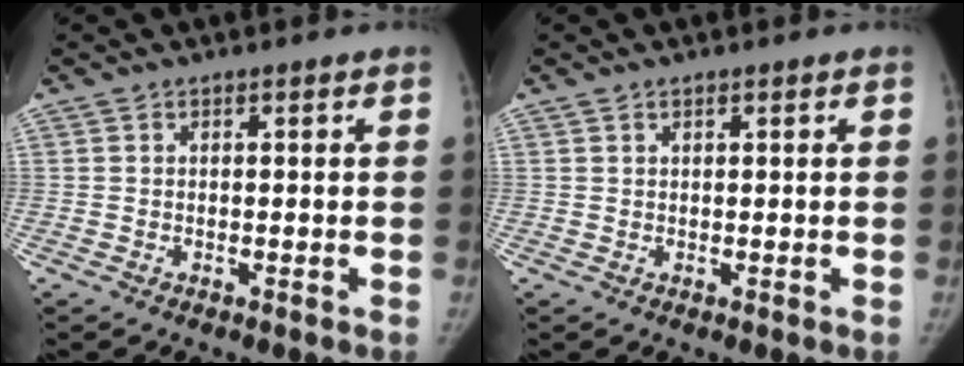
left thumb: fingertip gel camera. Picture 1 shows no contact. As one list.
[{"total": 0.6, "force": [0.4, 0.2, 0.4], "torque": [-0.002, 0.000, 0.005]}]